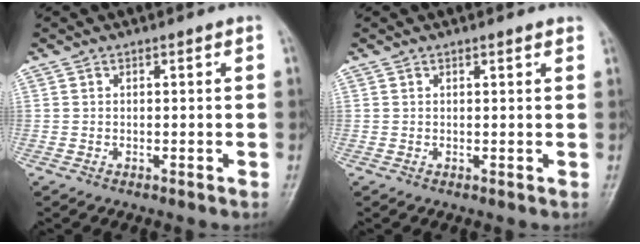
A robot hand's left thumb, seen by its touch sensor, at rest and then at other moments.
{"total": 1.2, "force": [0.9, 0.2, 0.7], "torque": [-0.005, 0.000, 0.011]}